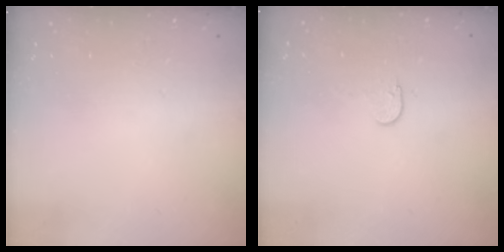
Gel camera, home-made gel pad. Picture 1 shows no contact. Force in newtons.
{"total": 3.8, "press": 3.8, "slide": 0.4}